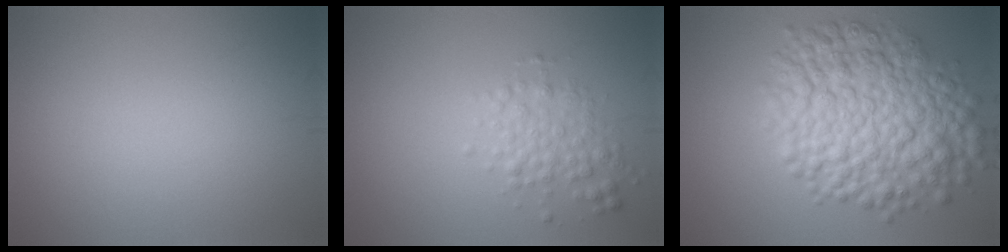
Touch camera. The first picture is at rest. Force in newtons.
{"total": 2.5, "press": 2.5, "slide": 0.0}
{"total": 10.2, "press": 10.2, "slide": 0.2}